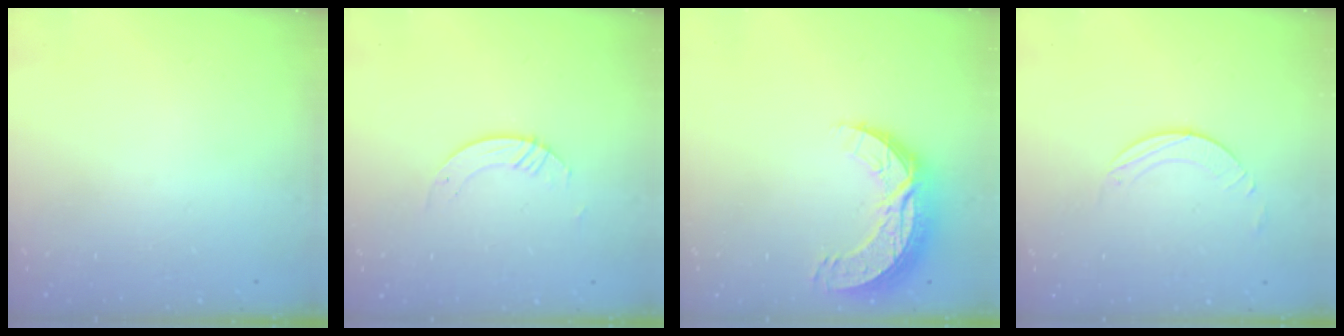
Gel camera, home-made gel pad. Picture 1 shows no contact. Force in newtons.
{"total": 2.2, "press": 2.2, "slide": 0.2}
{"total": 10.7, "press": 10.7, "slide": 0.7}
{"total": 2.8, "press": 2.8, "slide": 0.2}